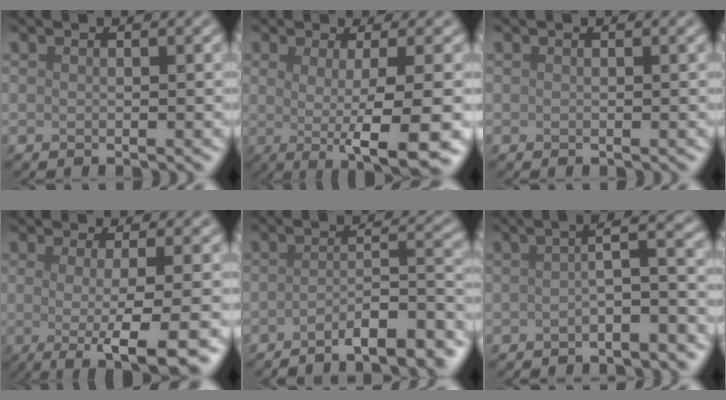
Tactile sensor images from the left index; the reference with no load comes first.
{"total": 7.9, "force": [-1.6, 1.7, 7.6], "torque": [-0.098, -0.012, -0.023]}
{"total": 0.0}
{"total": 7.3, "force": [-1.8, 1.8, 6.8], "torque": [-0.082, -0.012, -0.027]}
{"total": 7.8, "force": [-5.7, 1.8, 5.1], "torque": [-0.057, 0.011, -0.086]}
{"total": 4.8, "force": [-2.0, 1.3, 4.2], "torque": [-0.048, 0.018, -0.041]}